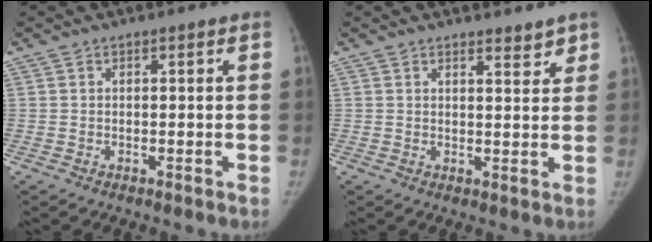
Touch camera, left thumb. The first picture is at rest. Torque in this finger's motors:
{"motor_torque": [-0.23, 0.07, 0.08, 0.17, -0.06]}